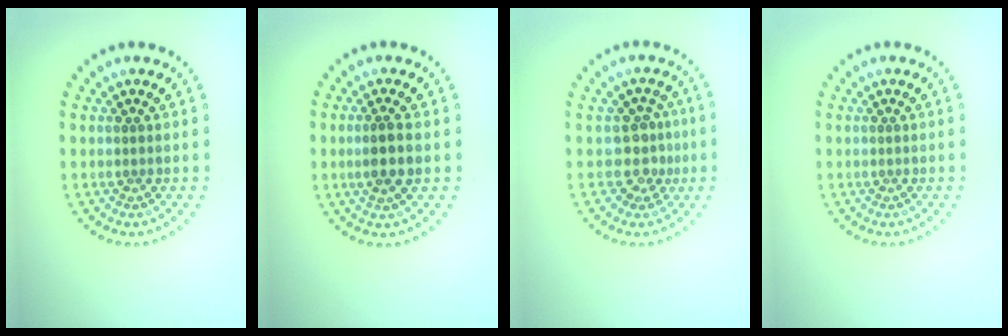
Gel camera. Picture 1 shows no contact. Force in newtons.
{"total": 2.6, "press": 2.3, "slide": 1.0}
{"total": 2.5, "press": 2.0, "slide": 1.6}
{"total": 0.0}